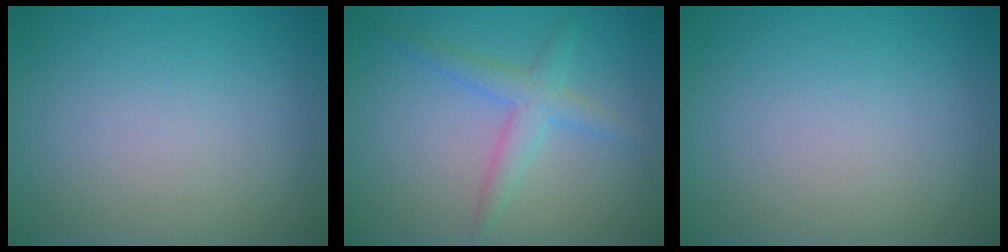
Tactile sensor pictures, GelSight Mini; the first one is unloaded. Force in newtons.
{"total": 2.7, "press": 2.7, "slide": 0.0}
{"total": 0.0}